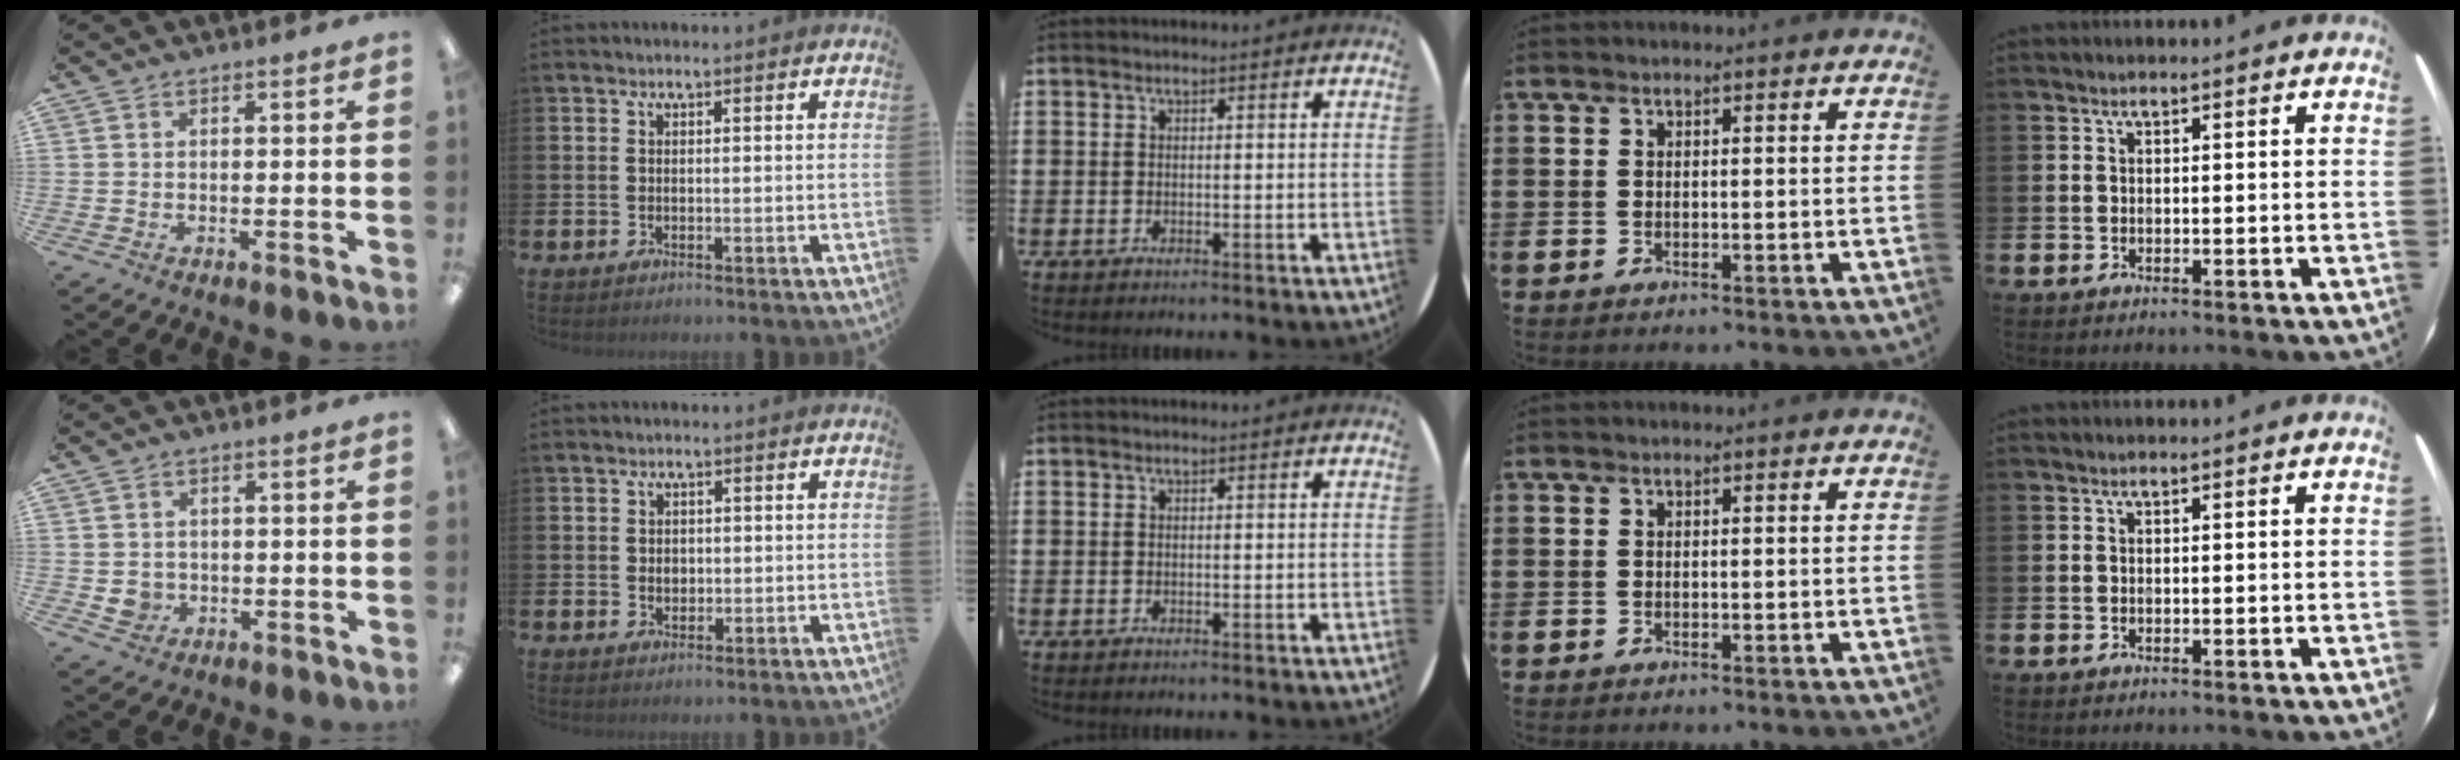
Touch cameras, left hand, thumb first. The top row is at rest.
{"thumb": {"total": 3.2, "force": [-0.3, 3.1, 0.9], "torque": [-0.010, 0.001, -0.005]}, "index": {"total": 1.5, "force": [0.2, 1.2, 0.8], "torque": [0.000, 0.003, -0.001]}}